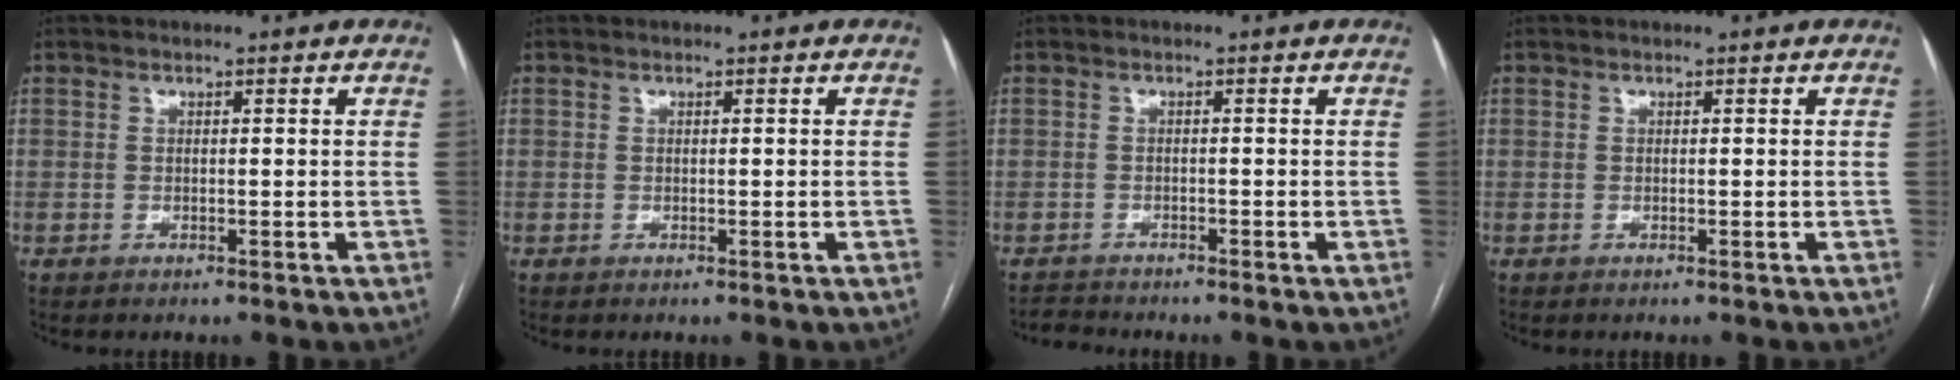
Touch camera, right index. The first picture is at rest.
{"total": 0.0}
{"total": 1.6, "force": [-1.5, 0.0, -0.7], "torque": [0.011, -0.010, -0.027]}
{"total": 0.0}